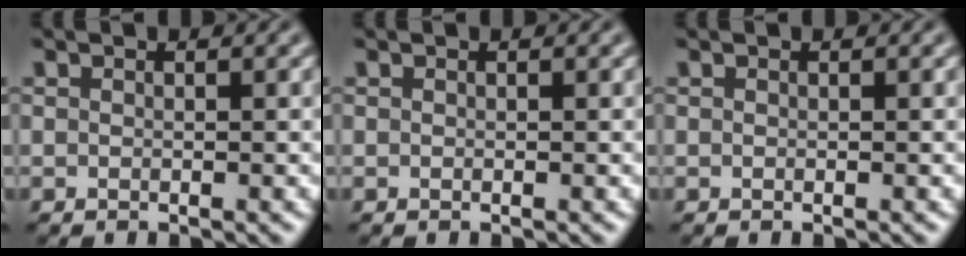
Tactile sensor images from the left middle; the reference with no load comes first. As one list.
[{"total": 0.0}, {"total": 0.0}]